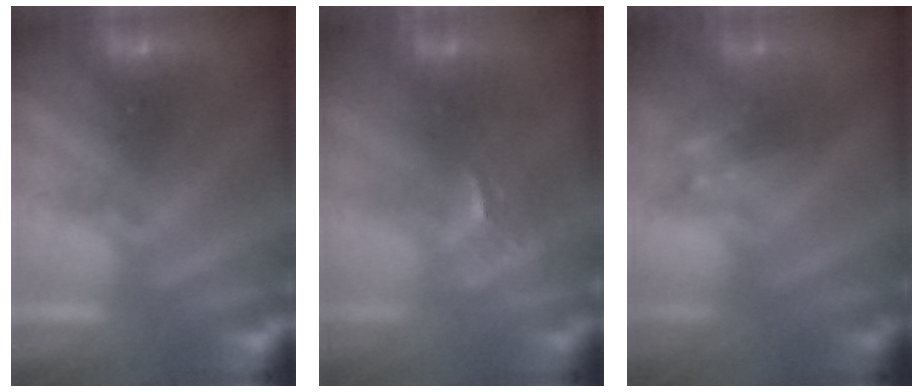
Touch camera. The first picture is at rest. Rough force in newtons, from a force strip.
{"total": 2.5}
{"total": 2.9}